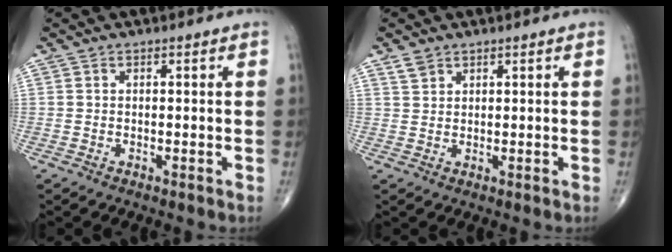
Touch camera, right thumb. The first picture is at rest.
{"total": 2.1, "force": [1.5, 1.2, 0.6], "torque": [-0.005, 0.000, 0.030]}